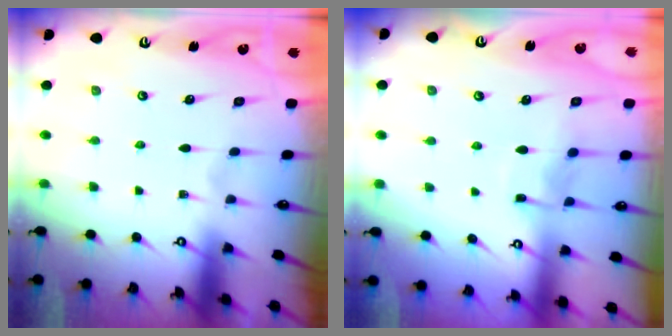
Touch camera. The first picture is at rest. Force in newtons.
{"total": 6.1, "press": 6.0, "slide": 0.7}